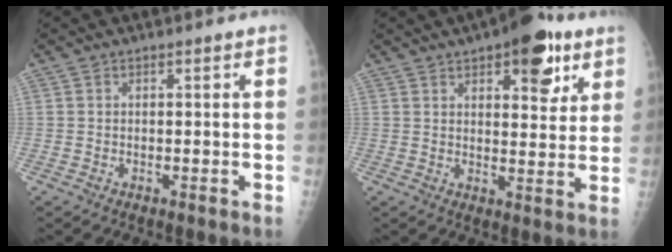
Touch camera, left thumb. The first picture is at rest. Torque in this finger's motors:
{"motor_torque": [1.73, 1.52, 1.36, -0.69, 0.30]}